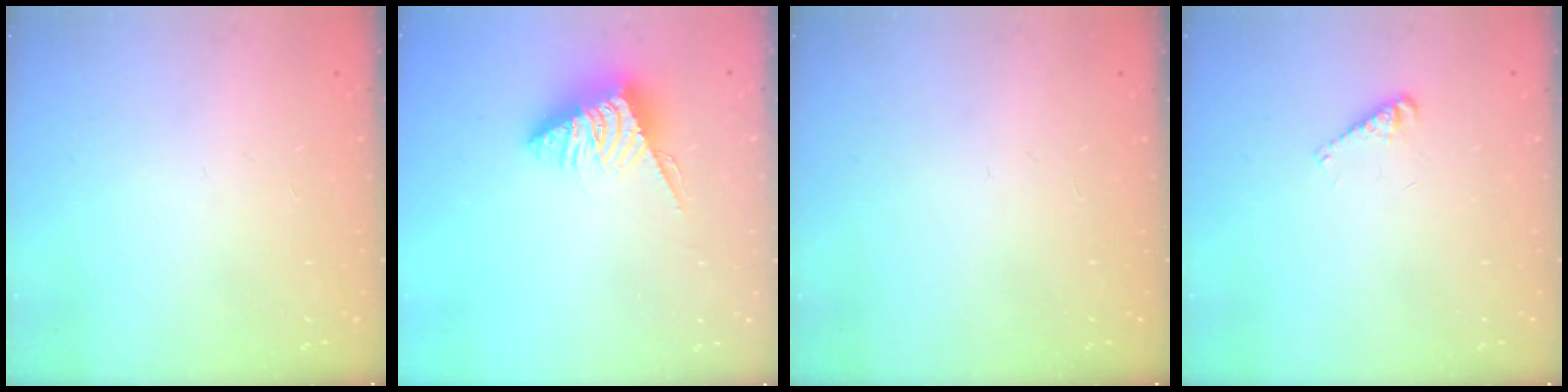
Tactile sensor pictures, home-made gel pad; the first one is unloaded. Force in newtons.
{"total": 5.3, "press": 5.3, "slide": 0.8}
{"total": 0.0}
{"total": 2.7, "press": 2.7, "slide": 0.4}